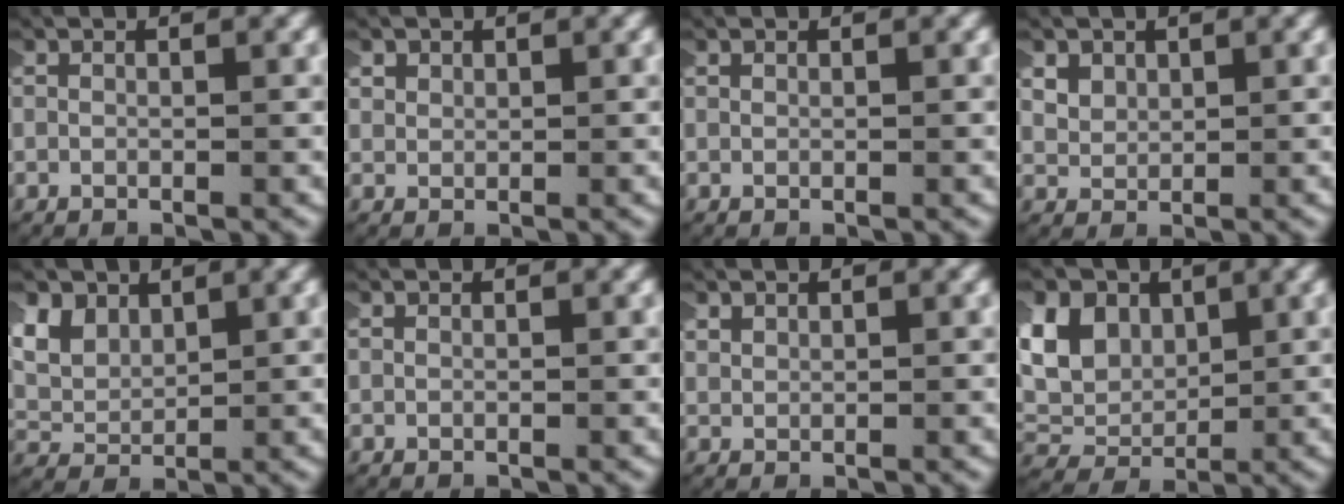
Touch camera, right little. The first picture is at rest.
{"total": 1.2, "force": [0.7, 0.9, 0.4], "torque": [-0.019, -0.003, 0.015]}
{"total": 0.0}
{"total": 2.1, "force": [1.1, 1.4, 1.0], "torque": [-0.034, -0.010, 0.028]}
{"total": 5.9, "force": [2.1, 4.5, 3.2], "torque": [-0.092, 0.002, 0.039]}
{"total": 0.0}
{"total": 1.0, "force": [0.8, 0.6, 0.4], "torque": [-0.015, -0.003, 0.020]}
{"total": 10.0, "force": [1.7, 8.0, 5.7], "torque": [-0.147, -0.005, 0.024]}